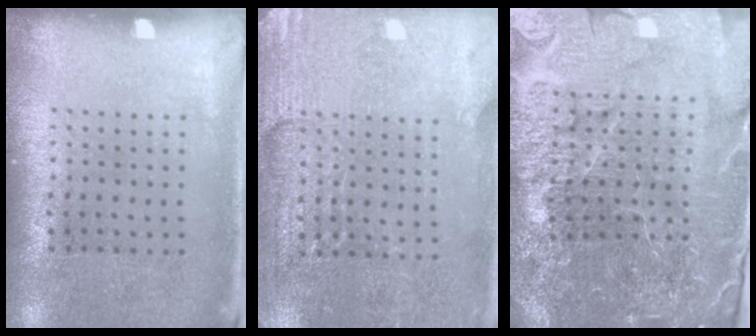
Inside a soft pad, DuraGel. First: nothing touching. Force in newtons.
{"total": 2.9, "press": 2.9, "slide": 0.2}
{"total": 6.0, "press": 5.3, "slide": 2.7}